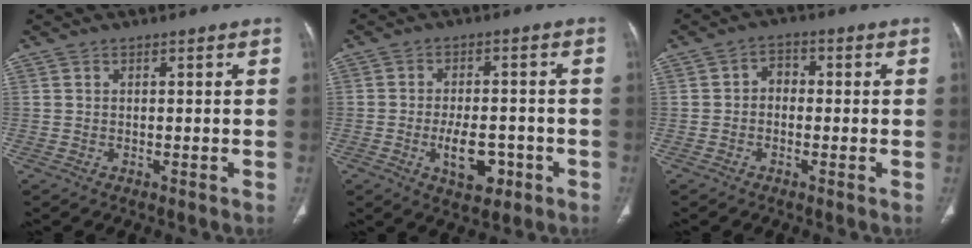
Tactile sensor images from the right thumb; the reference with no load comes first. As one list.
[{"total": 7.6, "force": [-2.9, 4.0, 5.8], "torque": [-0.079, 0.012, -0.038]}, {"total": 3.0, "force": [-0.4, 2.4, 1.8], "torque": [-0.012, 0.013, -0.019]}]